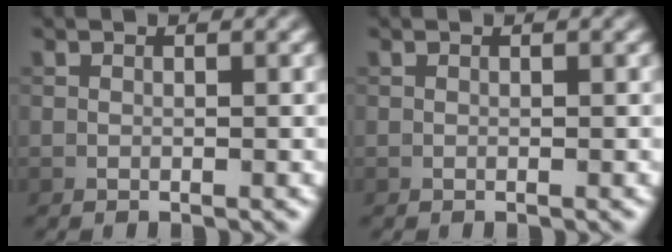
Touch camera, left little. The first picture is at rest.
{"total": 0.0}